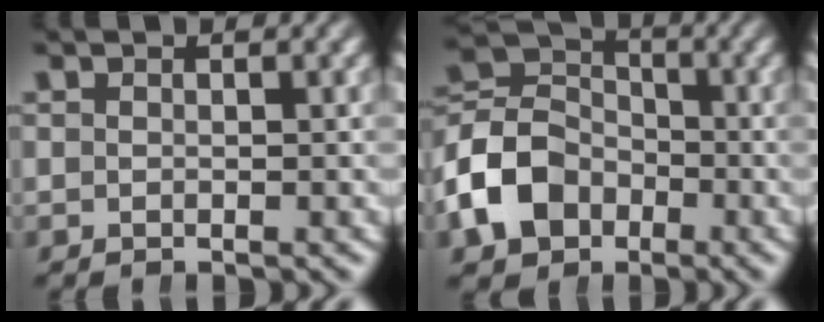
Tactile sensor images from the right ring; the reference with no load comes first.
{"total": 7.8, "force": [-1.5, 6.4, 4.1], "torque": [-0.091, -0.022, -0.021]}